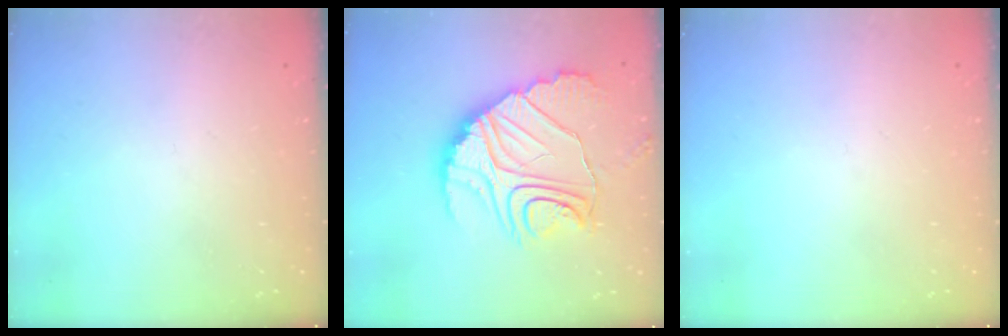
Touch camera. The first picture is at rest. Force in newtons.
{"total": 15.6, "press": 15.6, "slide": 1.0}
{"total": 0.0}